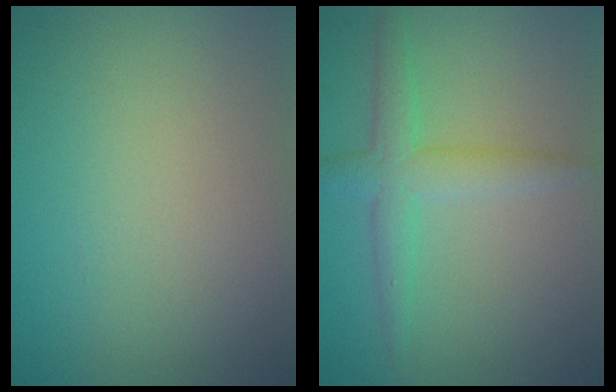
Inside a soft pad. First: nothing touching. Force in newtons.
{"total": 3.0, "press": 3.0, "slide": 0.1}